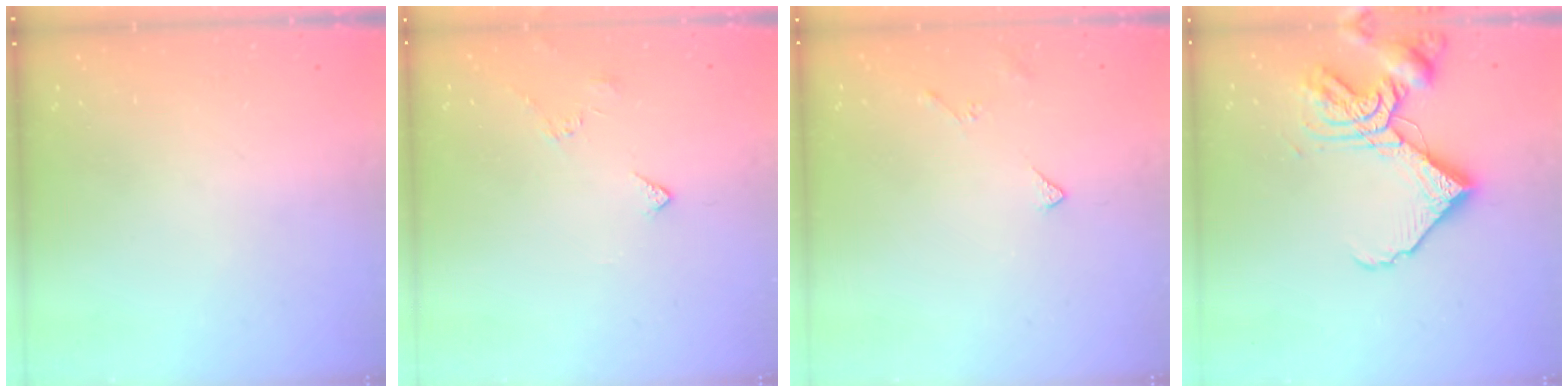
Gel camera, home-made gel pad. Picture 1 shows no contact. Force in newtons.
{"total": 3.9, "press": 3.9, "slide": 0.6}
{"total": 3.8, "press": 3.7, "slide": 0.7}
{"total": 14.2, "press": 14.2, "slide": 1.6}